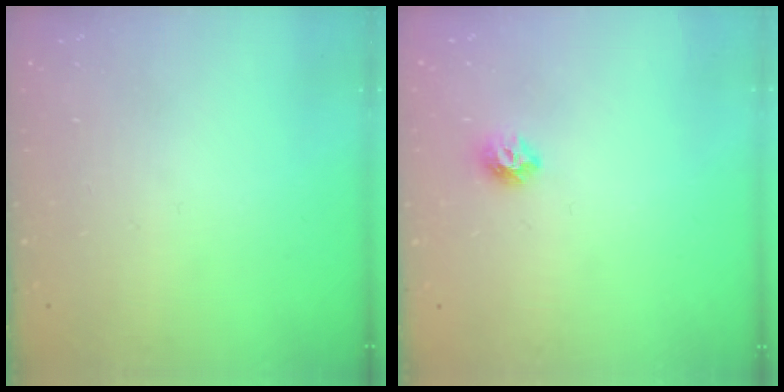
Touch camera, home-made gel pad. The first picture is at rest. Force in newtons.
{"total": 6.8, "press": 6.8, "slide": 0.7}